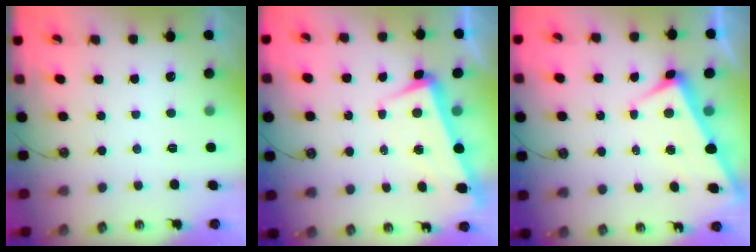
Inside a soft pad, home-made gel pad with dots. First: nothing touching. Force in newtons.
{"total": 2.8, "press": 2.3, "slide": 1.7}
{"total": 2.8, "press": 2.8, "slide": 0.6}